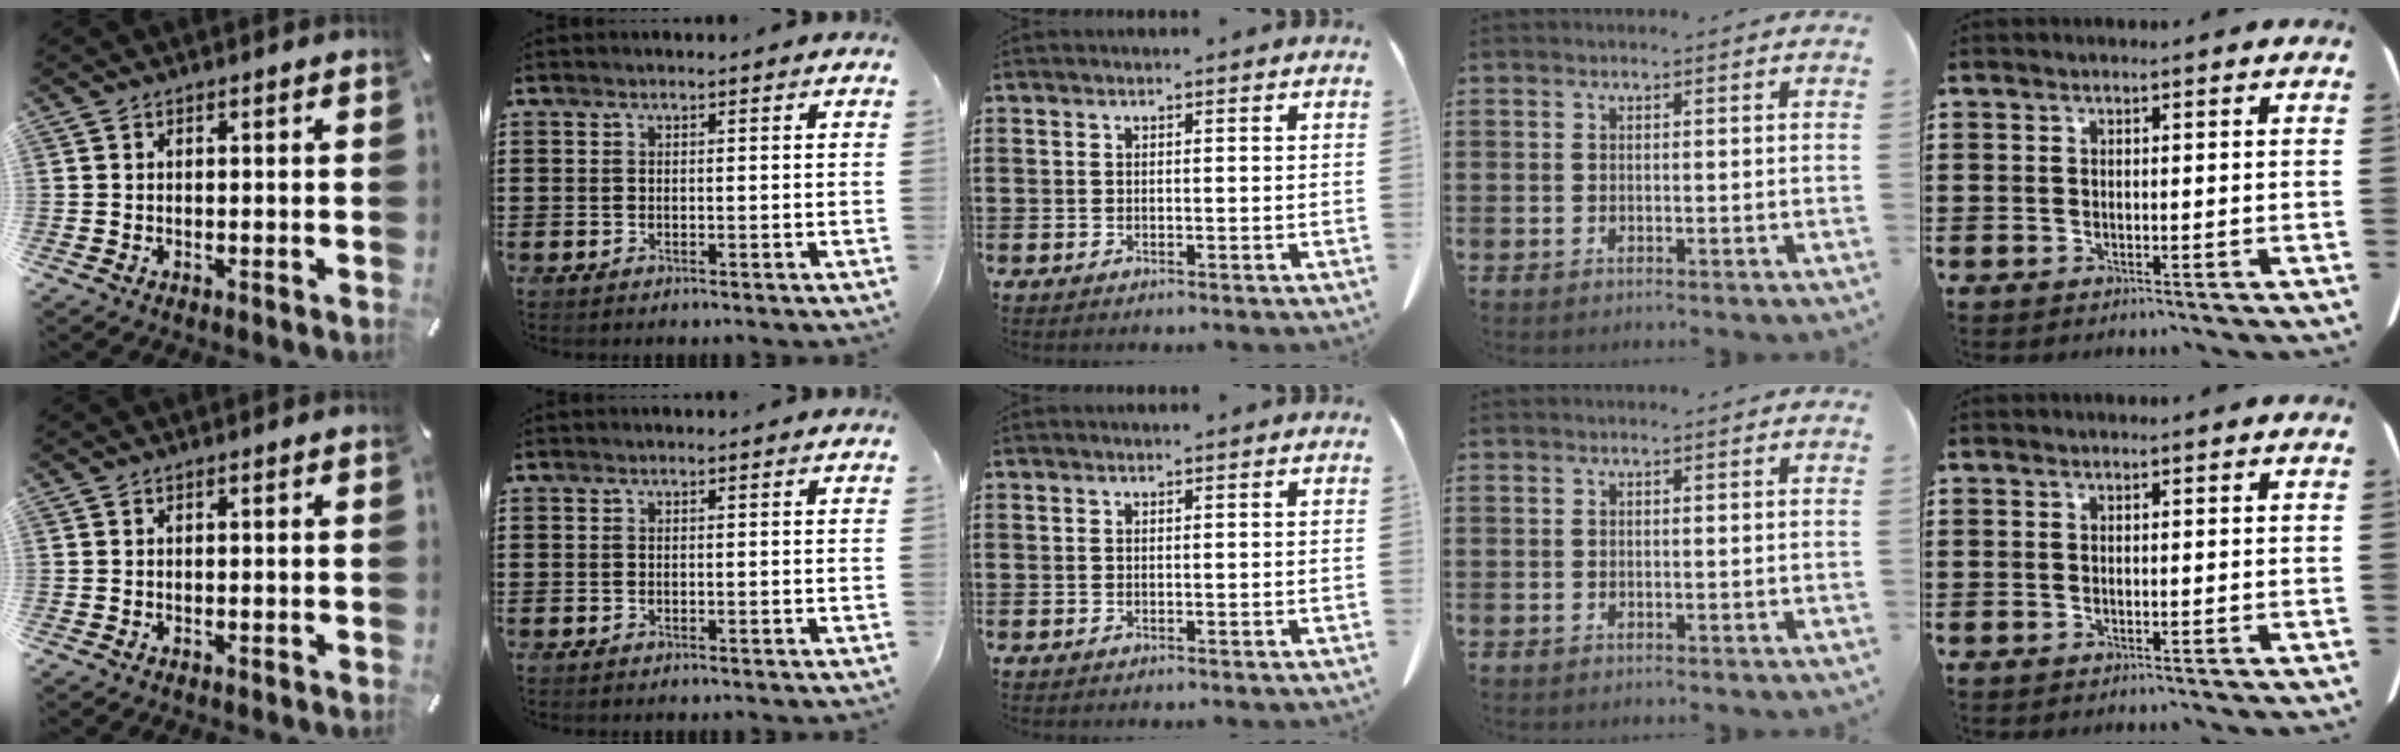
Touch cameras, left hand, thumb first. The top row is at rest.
{}